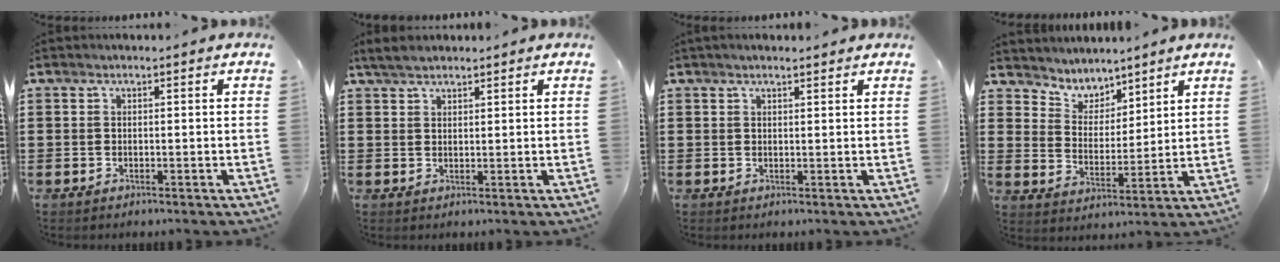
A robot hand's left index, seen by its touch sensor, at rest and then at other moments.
{"total": 2.7, "force": [2.4, 0.8, 1.1], "torque": [-0.028, 0.005, 0.046]}
{"total": 1.4, "force": [1.2, 0.1, 0.6], "torque": [-0.012, 0.001, 0.023]}
{"total": 4.8, "force": [4.3, 2.1, -0.3], "torque": [-0.025, -0.023, 0.075]}